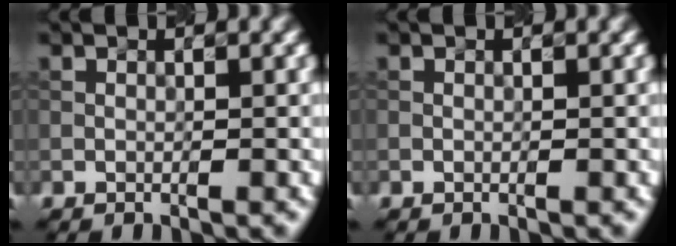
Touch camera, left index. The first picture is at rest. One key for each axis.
{"total": 0.0}